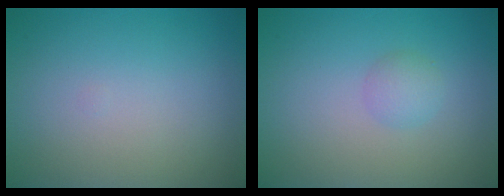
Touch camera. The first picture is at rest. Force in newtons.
{"total": 1.5, "press": 1.5, "slide": 0.1}